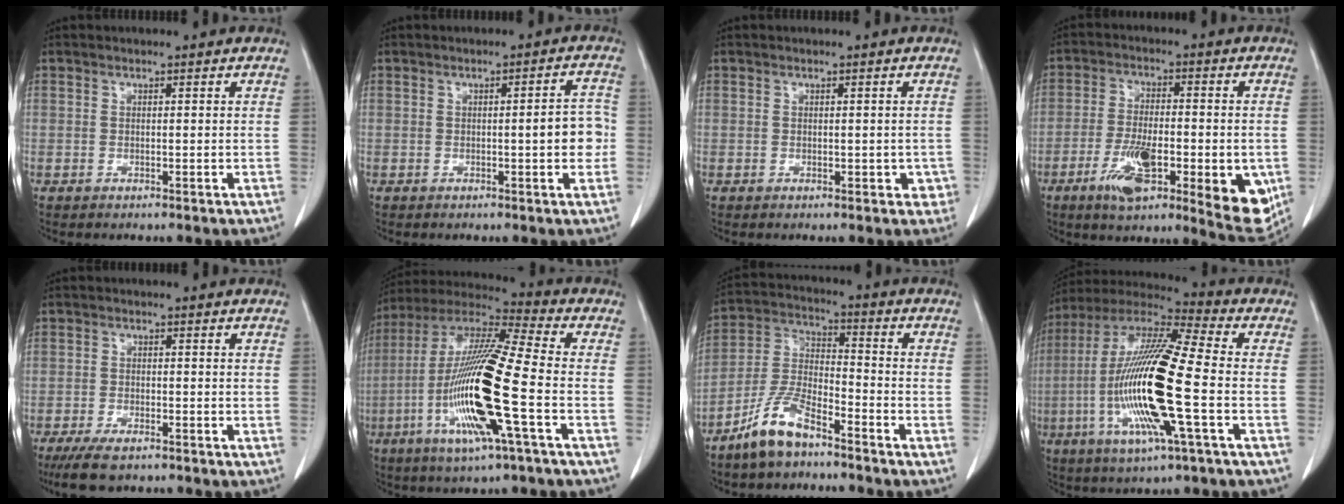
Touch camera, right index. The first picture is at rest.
{"total": 4.4, "force": [-0.6, 0.8, 4.3], "torque": [-0.052, 0.009, -0.009]}
{"total": 2.5, "force": [-0.5, 1.6, 1.9], "torque": [-0.008, 0.006, -0.003]}
{"total": 18.5, "force": [-6.2, 5.1, 16.7], "torque": [-0.209, -0.022, -0.081]}
{"total": 5.8, "force": [-4.4, 1.6, 3.3], "torque": [-0.061, -0.011, -0.076]}
{"total": 19.8, "force": [-5.2, 0.5, 19.1], "torque": [-0.397, -0.019, -0.108]}
{"total": 9.3, "force": [-7.0, 2.4, 5.6], "torque": [-0.130, -0.006, -0.142]}
{"total": 20.1, "force": [-4.0, 1.4, 19.6], "torque": [-0.409, -0.013, -0.082]}